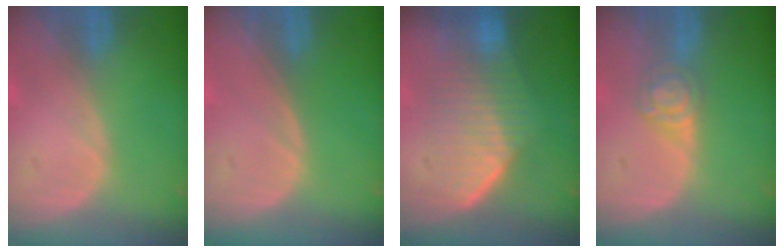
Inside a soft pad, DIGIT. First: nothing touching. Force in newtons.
{"total": 0.0}
{"total": 7.3, "press": 7.3, "slide": 0.4}
{"total": 4.3, "press": 3.9, "slide": 1.8}